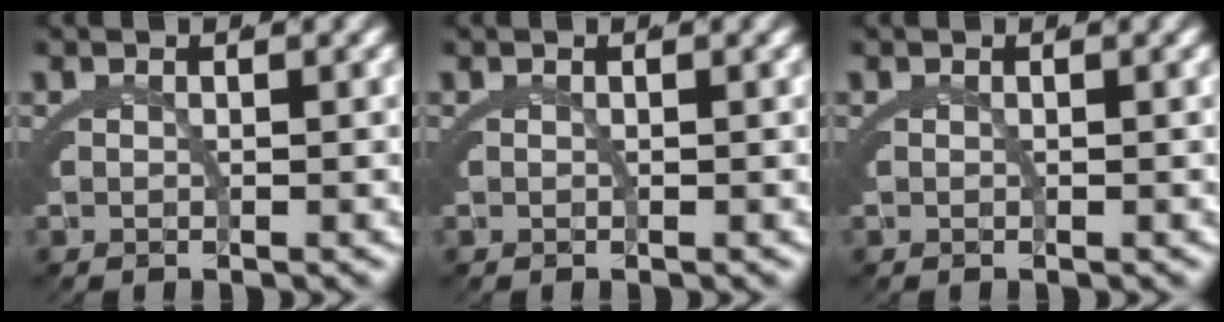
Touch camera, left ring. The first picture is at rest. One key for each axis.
{"total": 0.0}
{"total": 0.0}